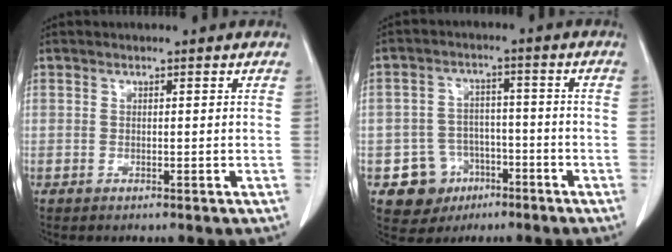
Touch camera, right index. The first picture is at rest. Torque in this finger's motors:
{"motor_torque": [-0.16, 0.08, -0.46, -0.21]}